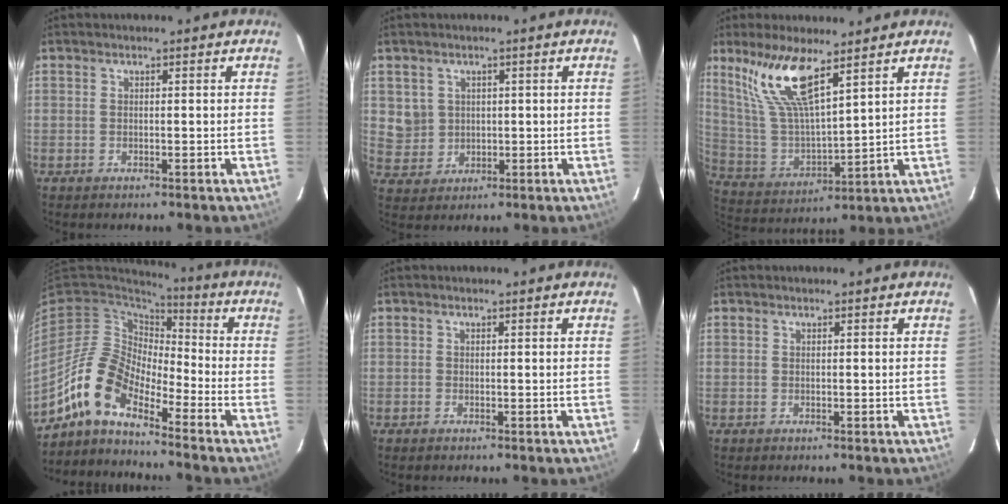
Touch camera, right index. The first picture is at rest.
{"total": 5.0, "force": [1.1, 4.8, 0.9], "torque": [-0.020, 0.010, 0.033]}
{"total": 13.5, "force": [8.8, 3.0, 9.8], "torque": [-0.192, 0.008, 0.191]}
{"total": 11.7, "force": [-8.4, 4.5, 6.7], "torque": [-0.126, 0.015, -0.181]}
{"total": 0.5, "force": [-0.5, 0.2, 0.1], "torque": [-0.003, -0.001, -0.011]}
{"total": 0.0}